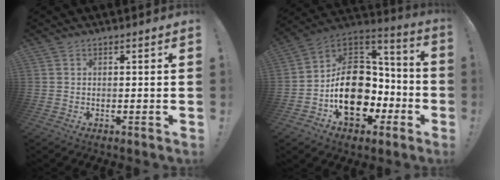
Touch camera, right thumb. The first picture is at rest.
{"total": 21.4, "force": [-5.4, 15.8, 13.5], "torque": [-0.217, 0.035, -0.065]}